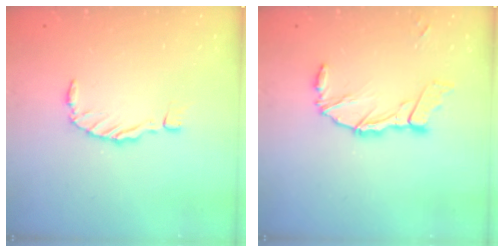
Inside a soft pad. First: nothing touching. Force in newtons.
{"total": 12.6, "press": 12.4, "slide": 2.0}